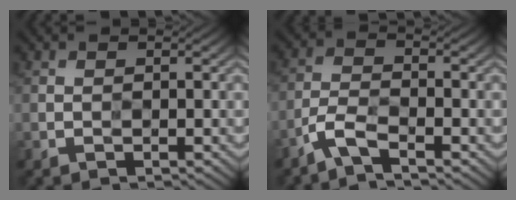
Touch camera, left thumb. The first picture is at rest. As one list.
[{"total": 3.8, "force": [-2.7, 0.7, 2.5], "torque": [-0.056, 0.001, -0.070]}]